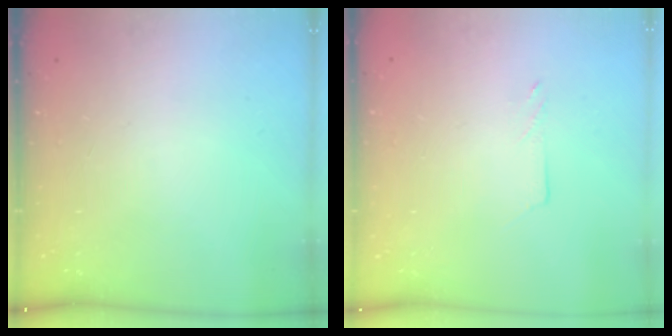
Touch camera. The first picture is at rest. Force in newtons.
{"total": 2.2, "press": 2.2, "slide": 0.2}